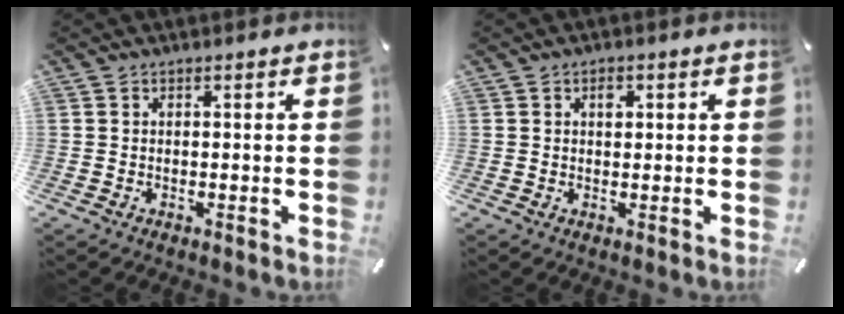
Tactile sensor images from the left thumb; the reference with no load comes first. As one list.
[{"total": 1.9, "force": [0.6, 1.3, 1.3], "torque": [-0.012, -0.001, 0.007]}]